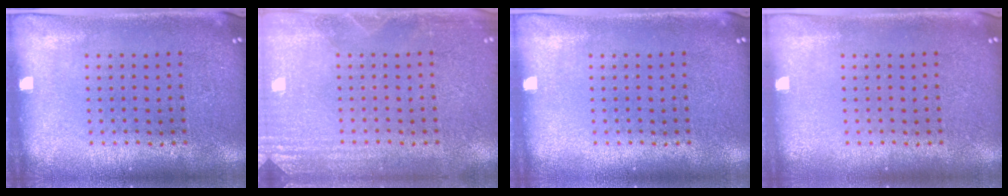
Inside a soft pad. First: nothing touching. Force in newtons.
{"total": 2.7, "press": 2.7, "slide": 0.3}
{"total": 0.0}
{"total": 0.0}